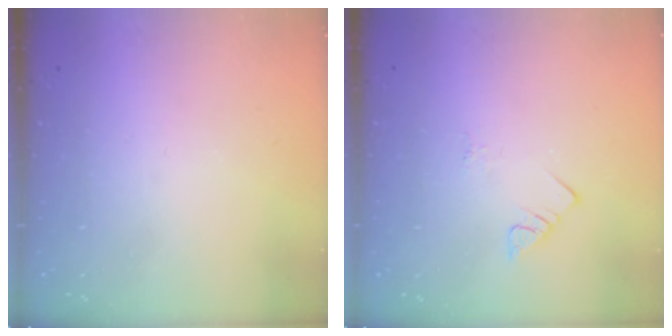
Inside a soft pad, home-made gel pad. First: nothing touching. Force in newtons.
{"total": 2.8, "press": 2.8, "slide": 0.4}